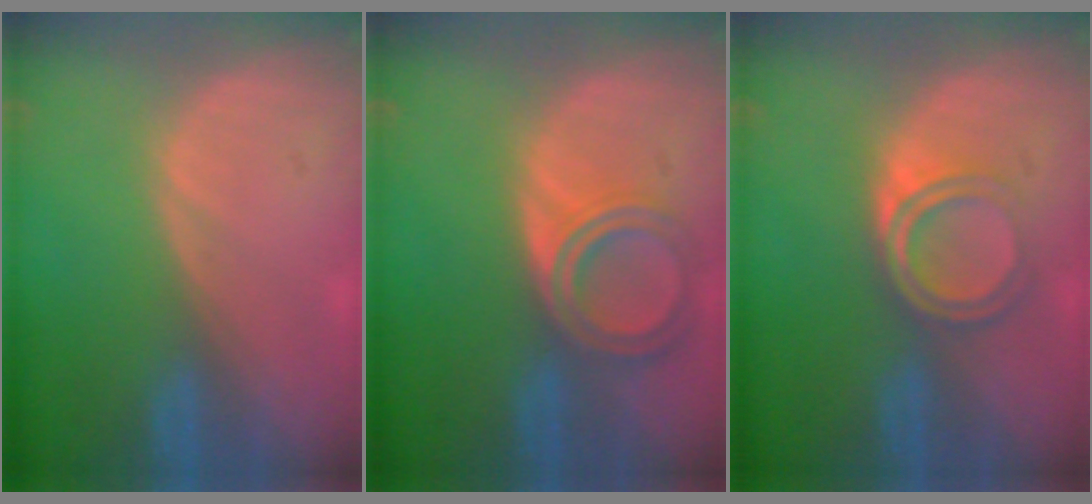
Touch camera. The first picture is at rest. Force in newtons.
{"total": 6.6, "press": 5.9, "slide": 2.9}
{"total": 4.7, "press": 4.6, "slide": 0.7}